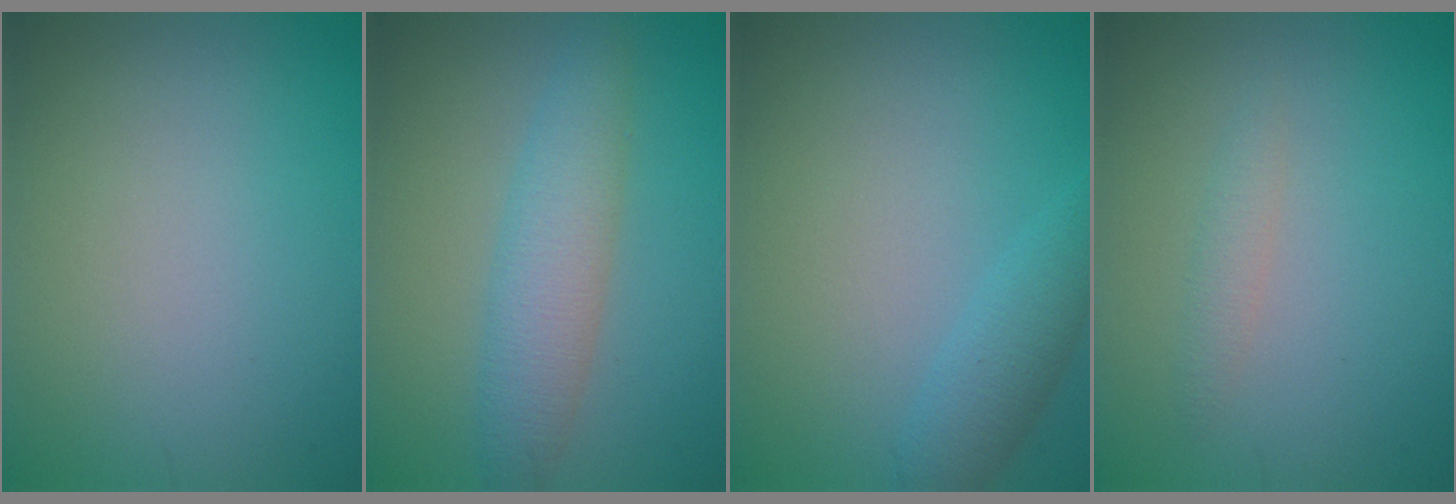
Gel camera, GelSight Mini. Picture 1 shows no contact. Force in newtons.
{"total": 4.1, "press": 4.1, "slide": 0.1}
{"total": 2.6, "press": 2.6, "slide": 0.2}
{"total": 1.2, "press": 1.2, "slide": 0.0}